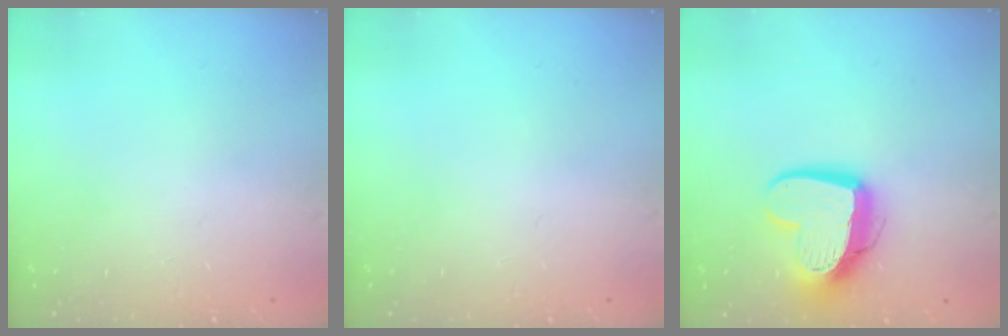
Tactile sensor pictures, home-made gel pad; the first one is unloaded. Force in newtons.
{"total": 0.0}
{"total": 14.9, "press": 14.8, "slide": 1.5}